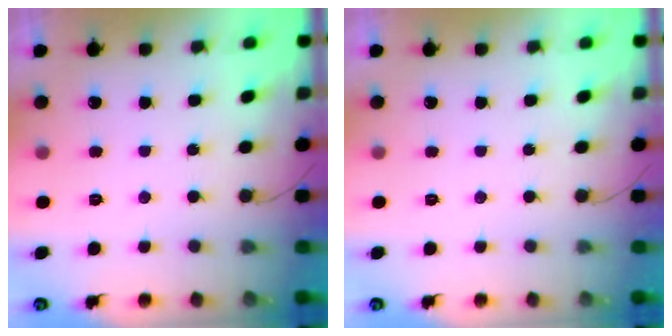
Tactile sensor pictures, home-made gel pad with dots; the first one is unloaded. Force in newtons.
{"total": 0.0}